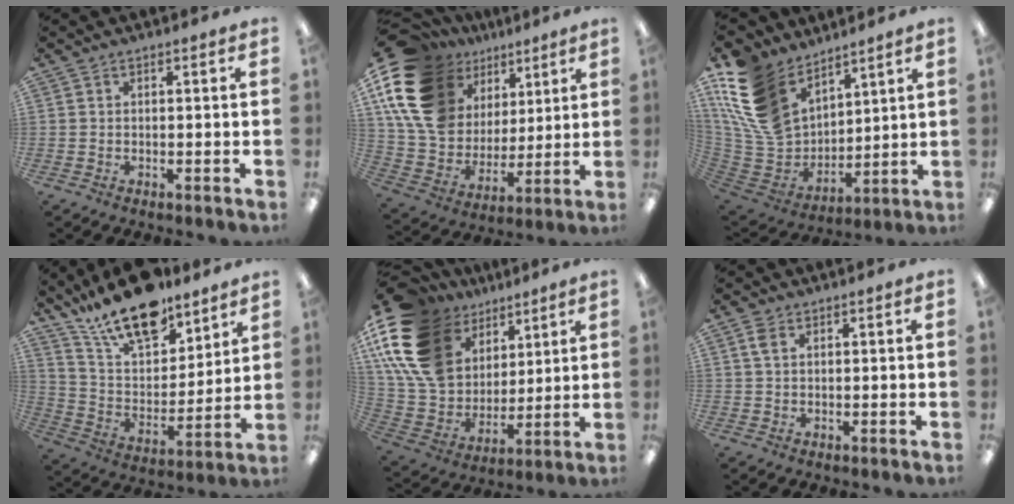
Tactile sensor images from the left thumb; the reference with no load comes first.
{"total": 20.6, "force": [10.6, 14.7, 9.9], "torque": [-0.197, -0.042, 0.209]}
{"total": 20.3, "force": [11.3, 13.2, 10.4], "torque": [-0.246, -0.063, 0.213]}
{"total": 18.5, "force": [14.4, 7.4, 9.0], "torque": [-0.173, -0.085, 0.256]}
{"total": 21.8, "force": [11.1, 15.0, 11.4], "torque": [-0.247, -0.046, 0.209]}
{"total": 2.9, "force": [1.5, 1.7, 1.9], "torque": [-0.043, 0.003, 0.026]}